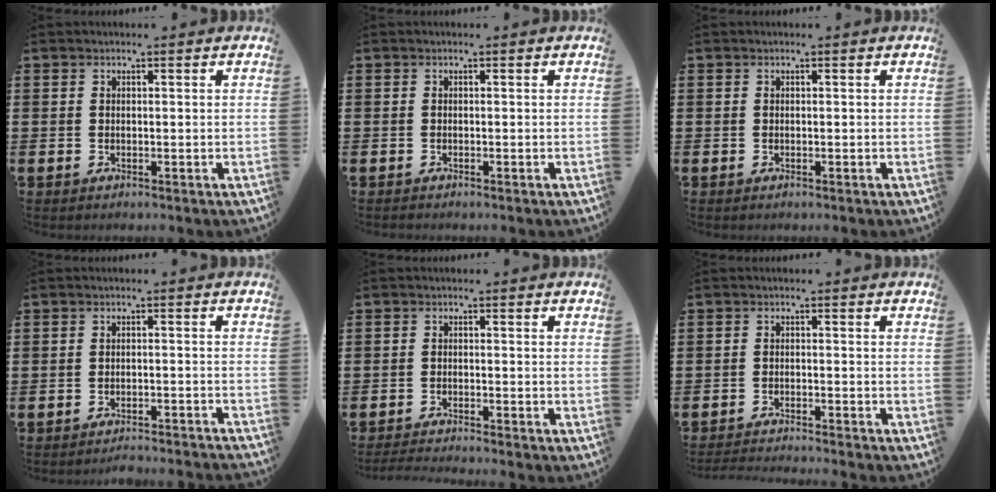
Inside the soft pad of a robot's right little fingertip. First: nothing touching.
{"total": 0.0}
{"total": 0.0}
{"total": 1.7, "force": [-1.7, -0.2, 0.1], "torque": [-0.003, 0.005, -0.036]}
{"total": 1.5, "force": [-1.4, -0.2, 0.4], "torque": [-0.005, 0.002, -0.027]}
{"total": 1.6, "force": [-1.6, -0.3, 0.2], "torque": [-0.001, 0.002, -0.032]}